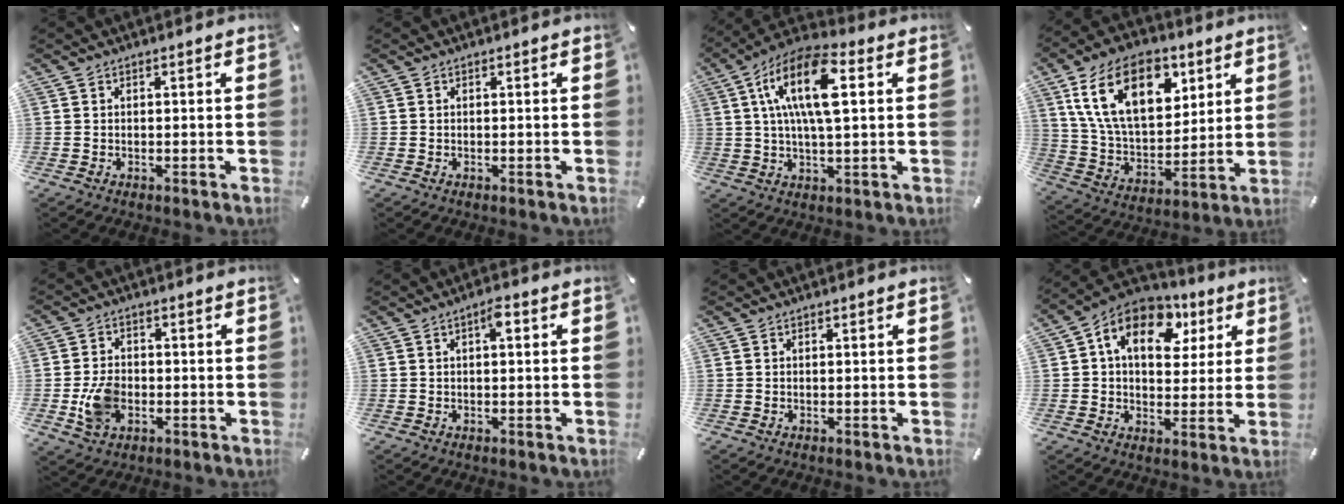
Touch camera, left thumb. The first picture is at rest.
{"total": 0.0}
{"total": 15.3, "force": [3.9, 6.2, 13.5], "torque": [-0.262, 0.006, 0.067]}
{"total": 20.4, "force": [9.4, 12.7, 12.8], "torque": [-0.244, -0.022, 0.165]}
{"total": 8.1, "force": [-1.8, 6.0, 5.1], "torque": [-0.108, 0.003, -0.033]}
{"total": 3.8, "force": [1.1, 1.4, 3.4], "torque": [-0.054, 0.003, 0.012]}
{"total": 0.0}
{"total": 13.9, "force": [5.2, 9.6, 8.6], "torque": [-0.137, -0.008, 0.090]}